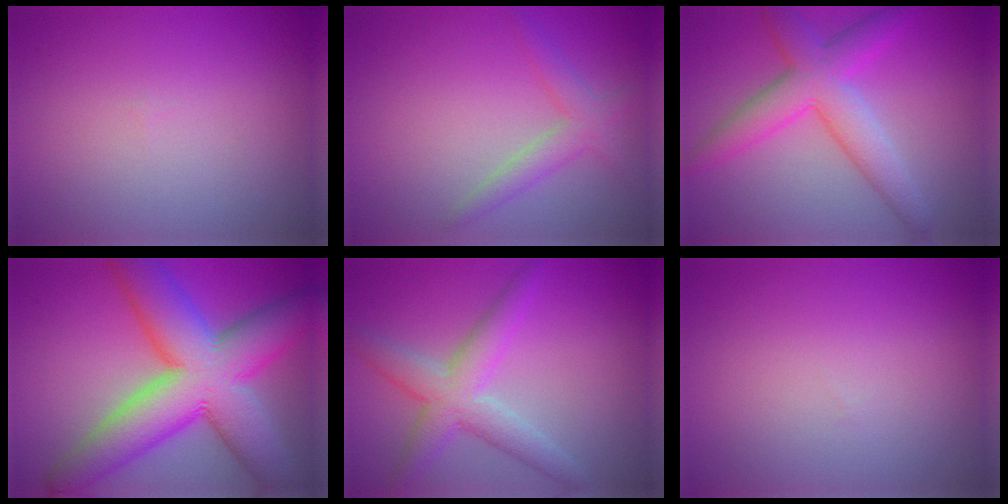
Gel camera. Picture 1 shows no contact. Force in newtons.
{"total": 2.4, "press": 2.4, "slide": 0.2}
{"total": 5.8, "press": 5.8, "slide": 0.2}
{"total": 13.3, "press": 13.2, "slide": 0.6}
{"total": 4.6, "press": 4.5, "slide": 0.1}
{"total": 0.0}